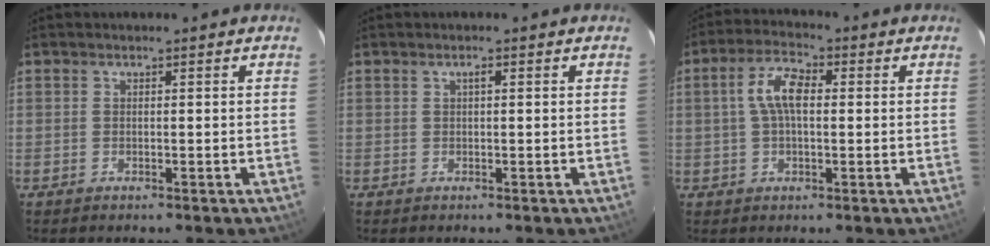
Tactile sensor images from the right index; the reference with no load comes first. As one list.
[{"total": 0.8, "force": [0.3, 0.2, 0.7], "torque": [-0.012, 0.005, 0.003]}, {"total": 6.8, "force": [0.9, 3.2, 5.9], "torque": [-0.118, 0.018, 0.017]}]